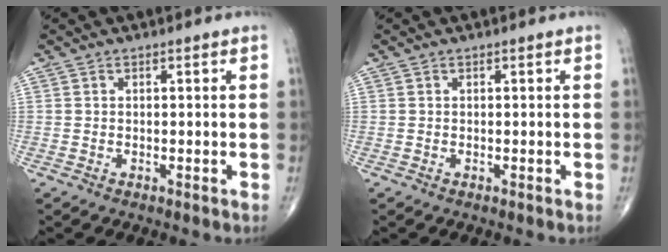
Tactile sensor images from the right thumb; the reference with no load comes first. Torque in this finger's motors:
{"motor_torque": [0.00, 0.00, 0.00, 0.00, 0.01]}